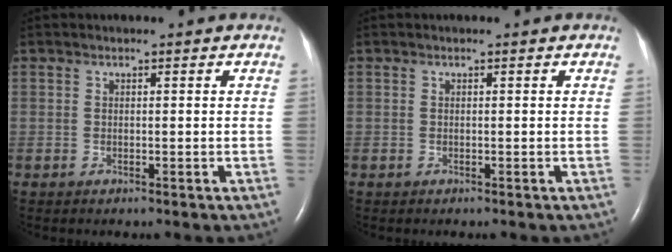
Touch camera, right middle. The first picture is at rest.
{"total": 0.0}